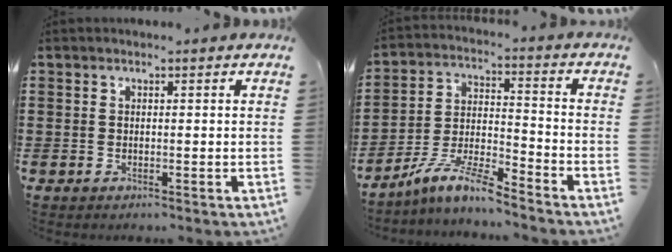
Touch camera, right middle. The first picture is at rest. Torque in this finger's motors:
{"motor_torque": [2.14, 0.00, 0.23, 0.12]}